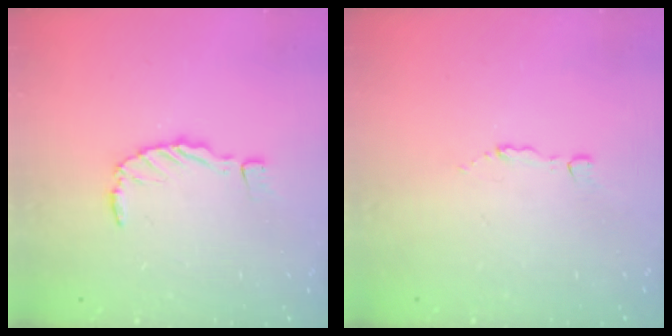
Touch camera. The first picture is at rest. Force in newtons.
{"total": 1.2, "press": 1.2, "slide": 0.2}